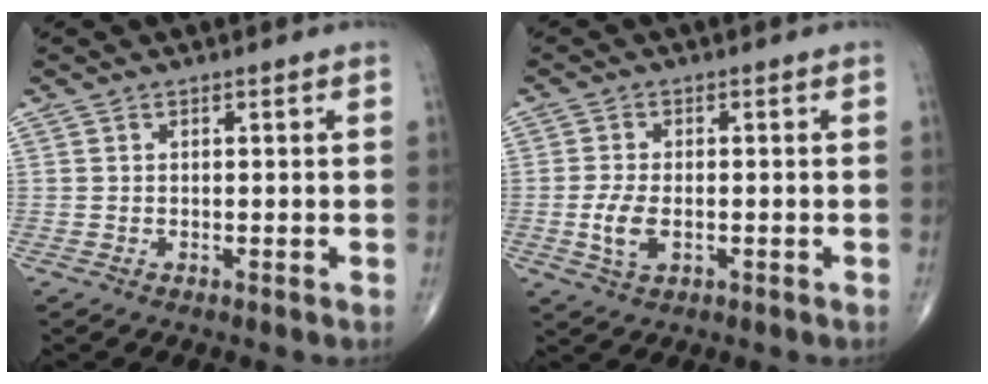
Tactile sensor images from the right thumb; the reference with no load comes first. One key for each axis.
{"total": 4.9, "fx": -1.1, "fy": 2.6, "fz": 4.0, "tx": -0.086, "ty": -0.003, "tz": -0.019}